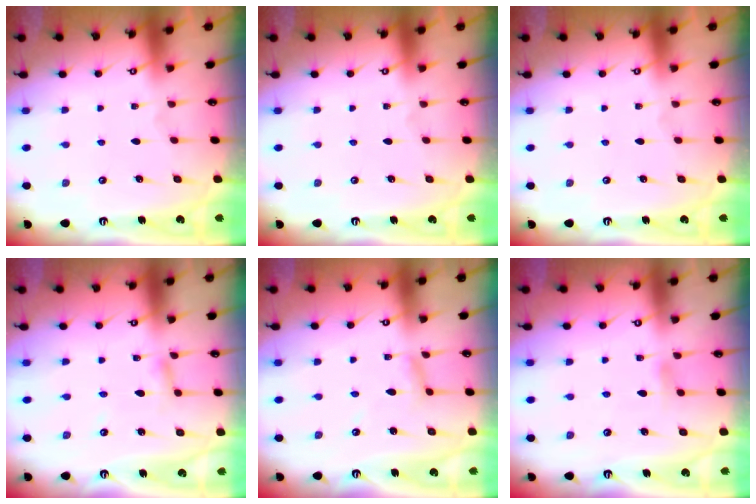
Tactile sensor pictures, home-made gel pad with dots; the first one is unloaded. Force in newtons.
{"total": 0.0}
{"total": 0.0}
{"total": 2.8, "press": 2.8, "slide": 0.2}
{"total": 4.1, "press": 4.1, "slide": 0.3}
{"total": 3.7, "press": 3.7, "slide": 0.4}